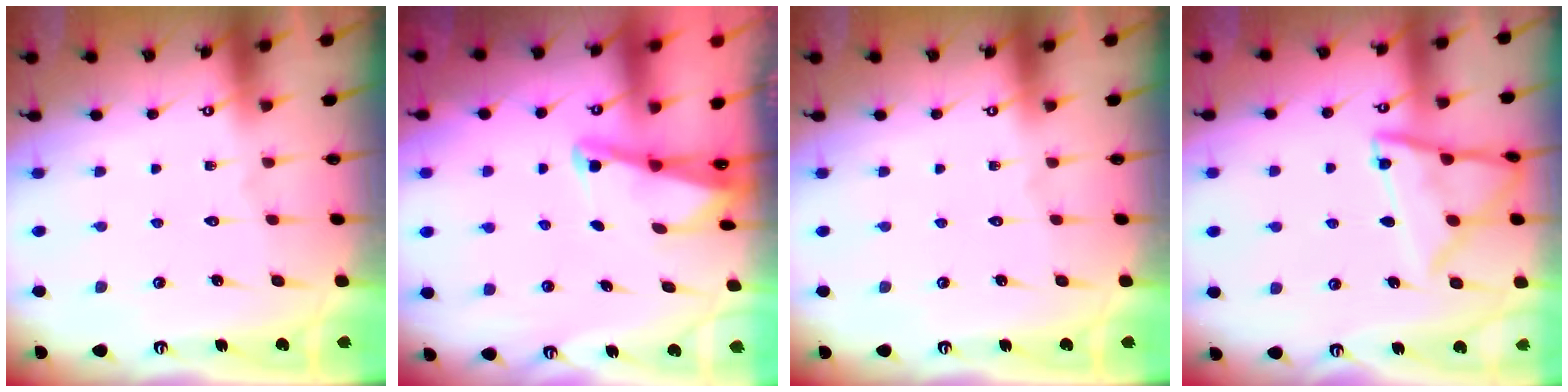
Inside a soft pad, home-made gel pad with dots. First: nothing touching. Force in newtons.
{"total": 2.1, "press": 2.1, "slide": 0.3}
{"total": 0.0}
{"total": 12.7, "press": 12.6, "slide": 1.2}